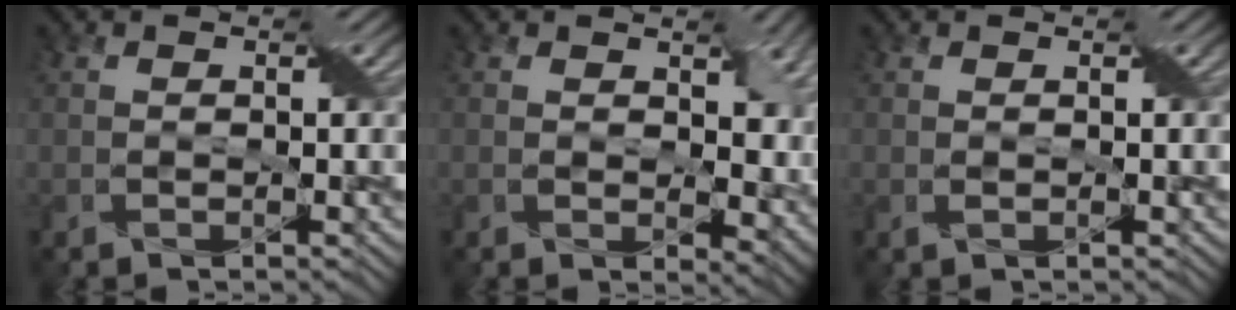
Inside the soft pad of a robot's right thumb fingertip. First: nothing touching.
{"total": 7.0, "force": [2.0, 4.3, 5.1], "torque": [-0.084, -0.017, 0.034]}
{"total": 0.6, "force": [0.0, 0.4, 0.4], "torque": [-0.008, 0.001, 0.002]}